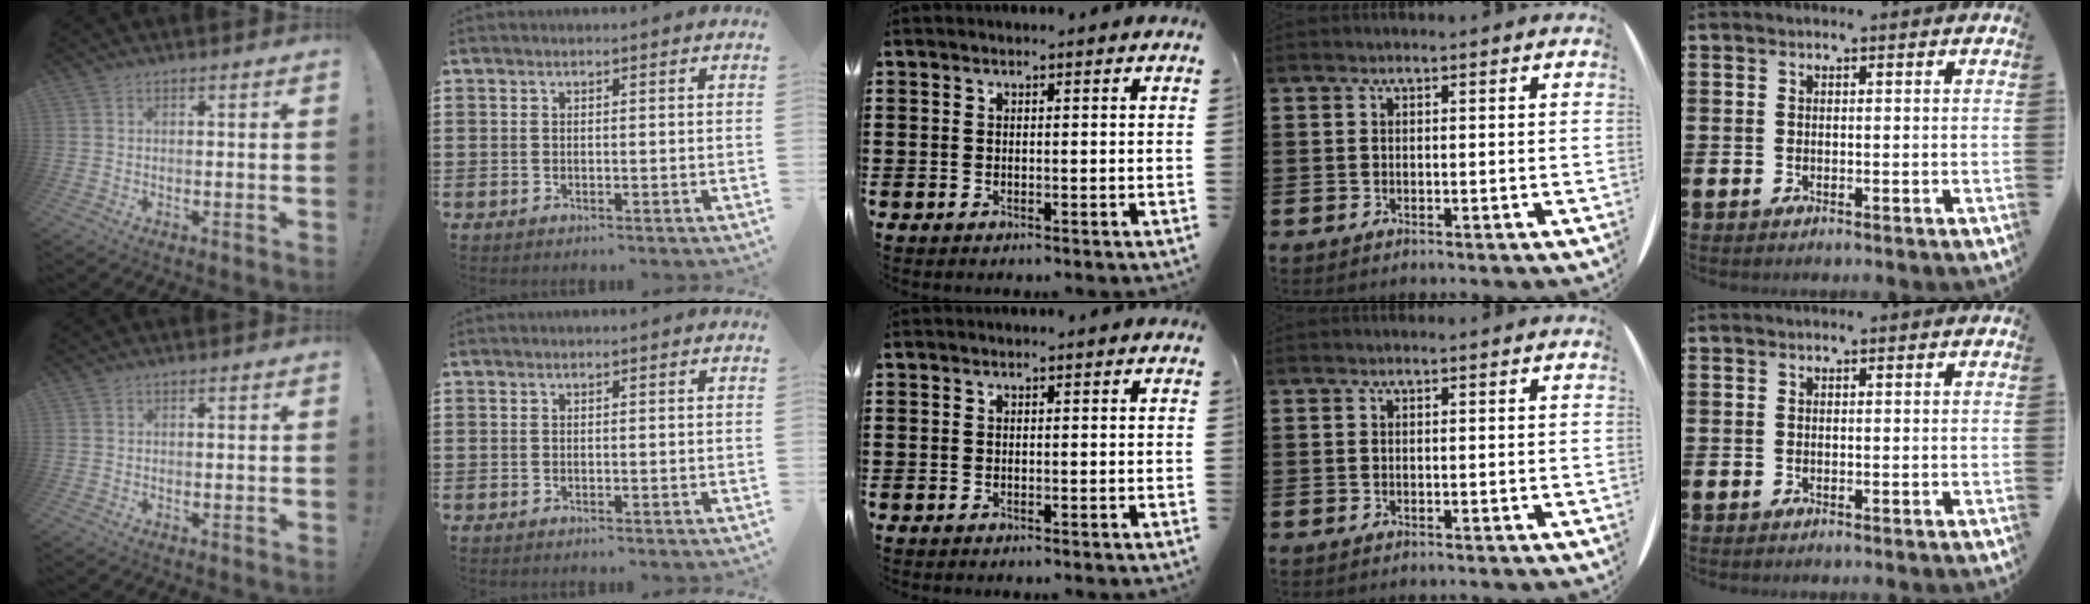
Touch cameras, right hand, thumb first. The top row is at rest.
{}